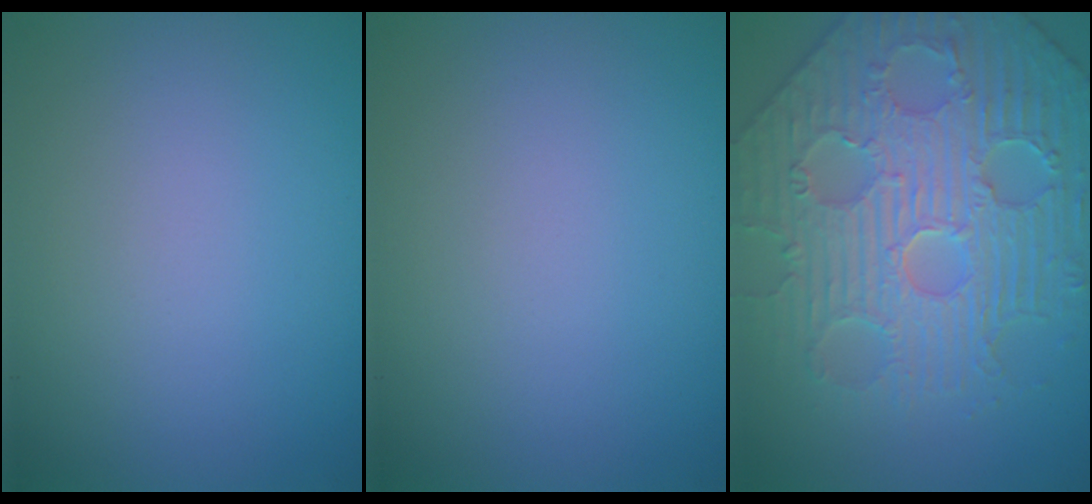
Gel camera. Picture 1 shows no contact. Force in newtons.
{"total": 0.0}
{"total": 7.2, "press": 6.0, "slide": 3.9}